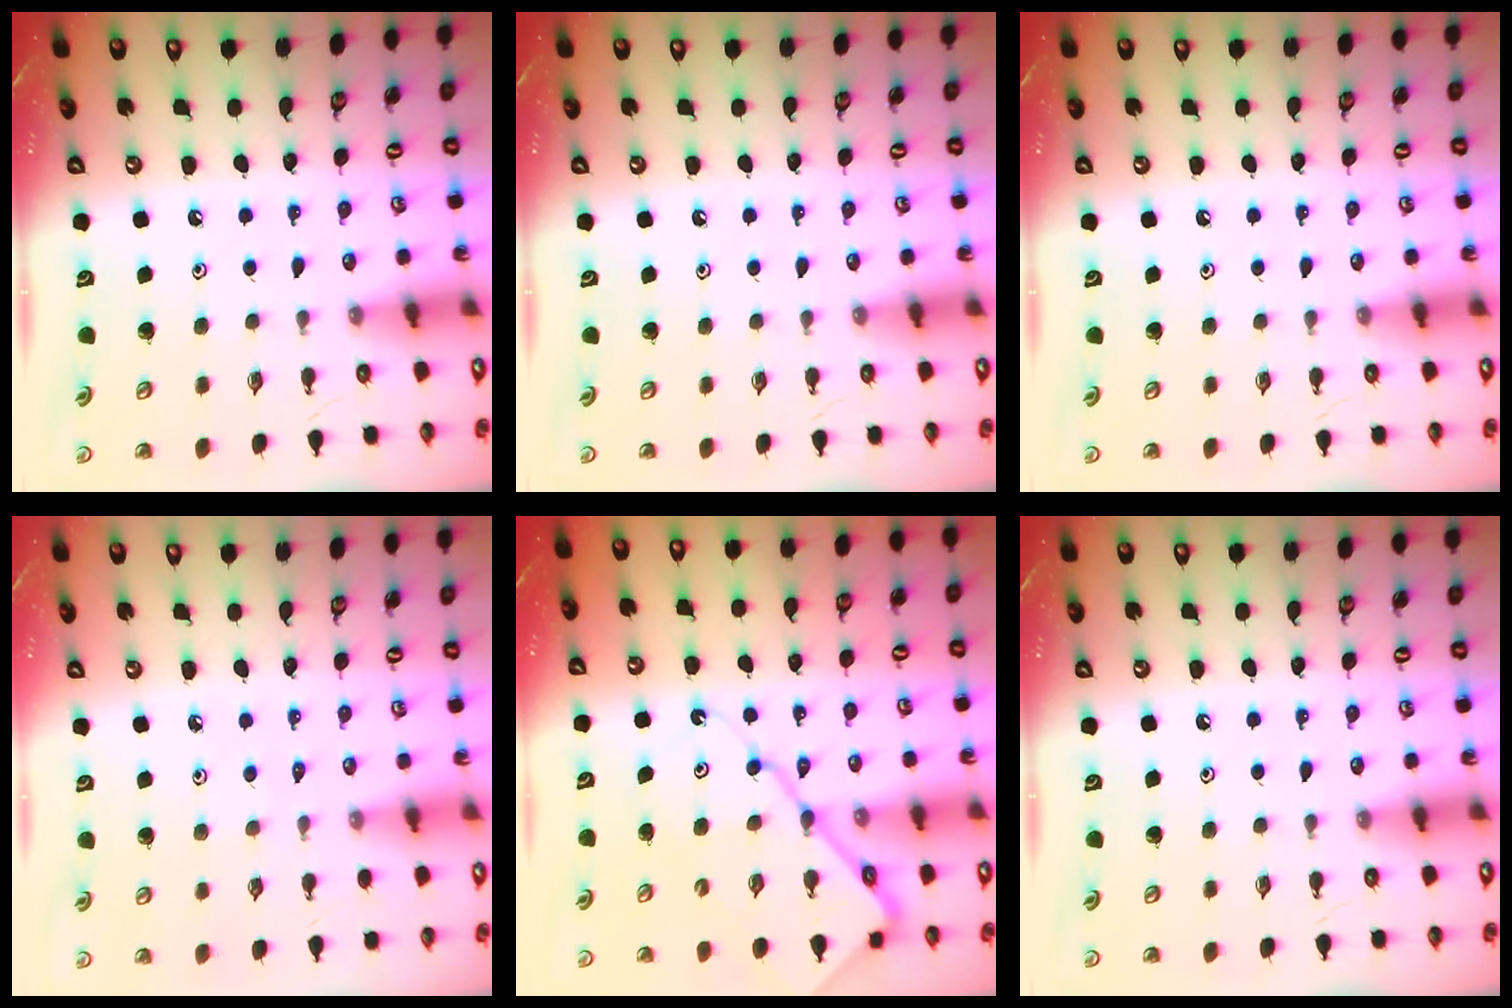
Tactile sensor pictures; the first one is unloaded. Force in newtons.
{"total": 0.0}
{"total": 0.0}
{"total": 2.5, "press": 2.5, "slide": 0.4}
{"total": 14.5, "press": 14.4, "slide": 1.3}
{"total": 0.0}